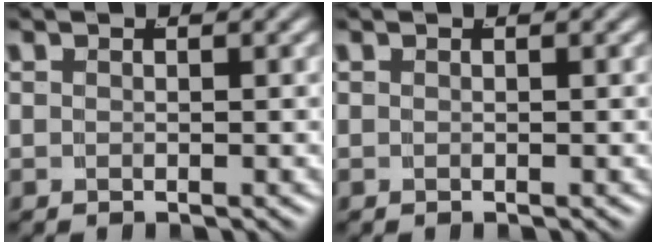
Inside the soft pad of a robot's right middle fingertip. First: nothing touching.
{"total": 0.0}